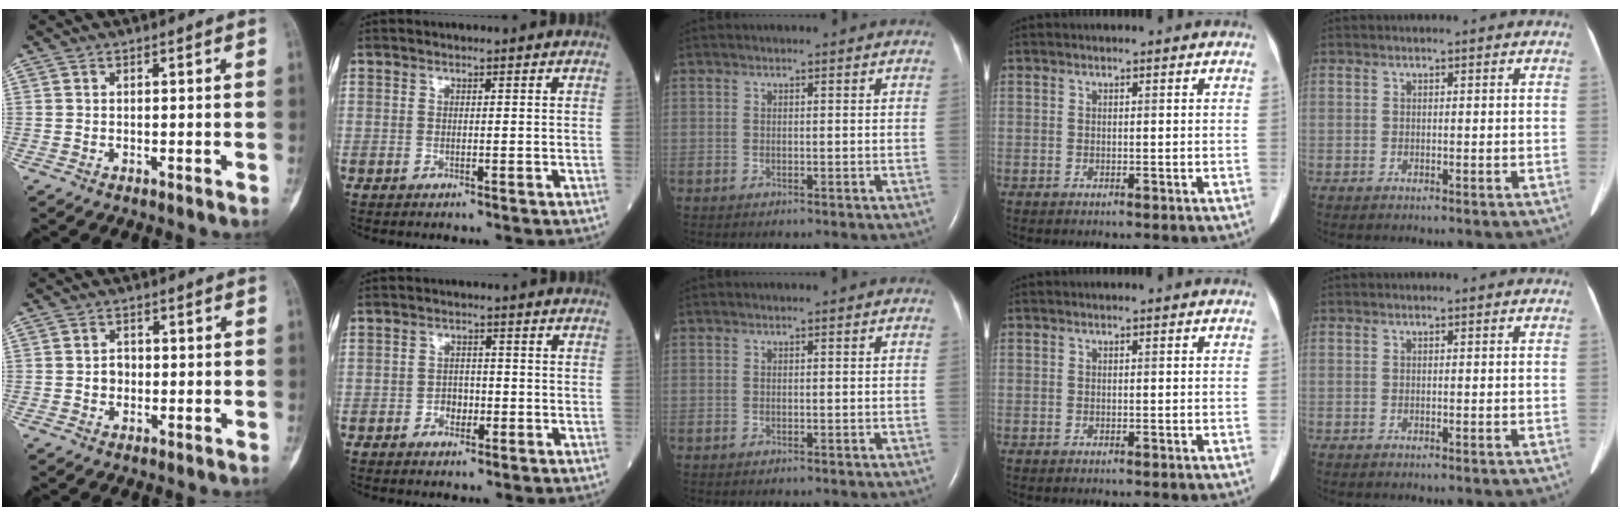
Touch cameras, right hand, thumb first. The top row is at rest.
{"thumb": {"total": 2.3, "force": [-0.2, 2.1, 1.1], "torque": [-0.001, 0.011, -0.005]}, "index": {"total": 2.4, "force": [-0.9, 1.8, 1.3], "torque": [-0.009, 0.007, -0.014]}}